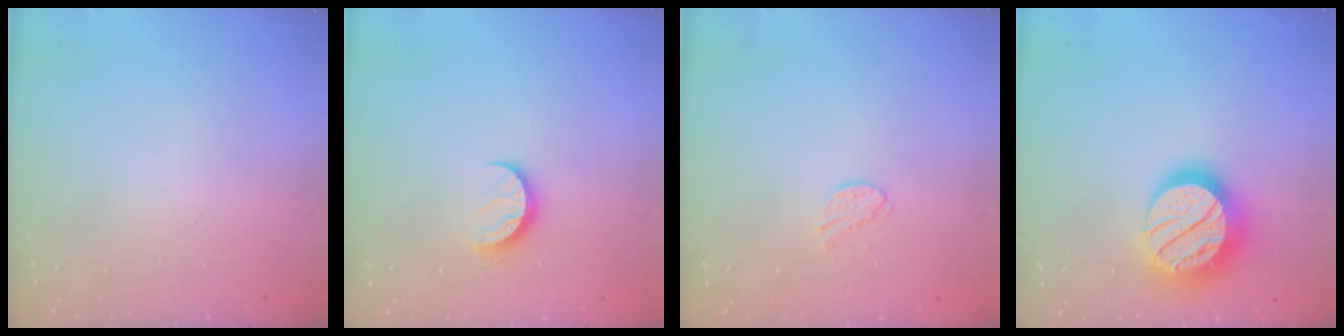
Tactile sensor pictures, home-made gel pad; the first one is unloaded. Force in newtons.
{"total": 7.3, "press": 7.2, "slide": 0.7}
{"total": 5.4, "press": 5.4, "slide": 0.5}
{"total": 22.4, "press": 22.4, "slide": 1.9}